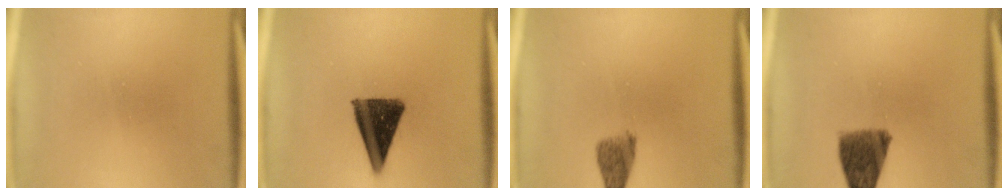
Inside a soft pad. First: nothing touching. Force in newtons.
{"total": 11.6}
{"total": 3.9}
{"total": 8.3}